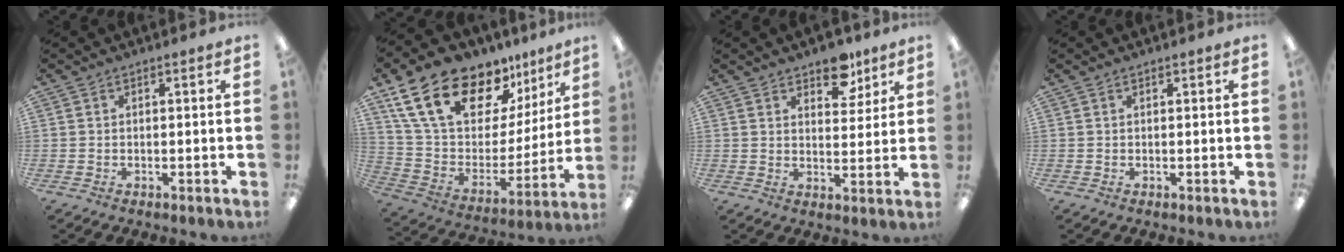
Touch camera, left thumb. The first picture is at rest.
{"total": 22.1, "force": [15.3, 11.2, 11.4], "torque": [-0.207, -0.094, 0.281]}
{"total": 7.8, "force": [5.8, 4.1, 3.2], "torque": [-0.024, -0.032, 0.099]}
{"total": 0.0}